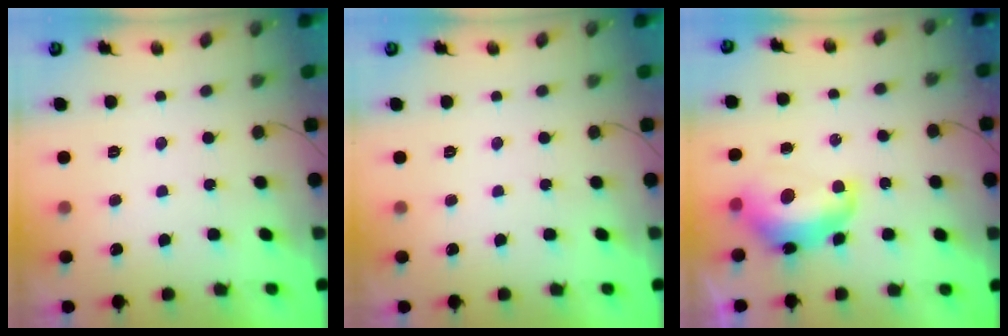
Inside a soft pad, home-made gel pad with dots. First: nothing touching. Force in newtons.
{"total": 0.0}
{"total": 12.2, "press": 12.1, "slide": 1.0}